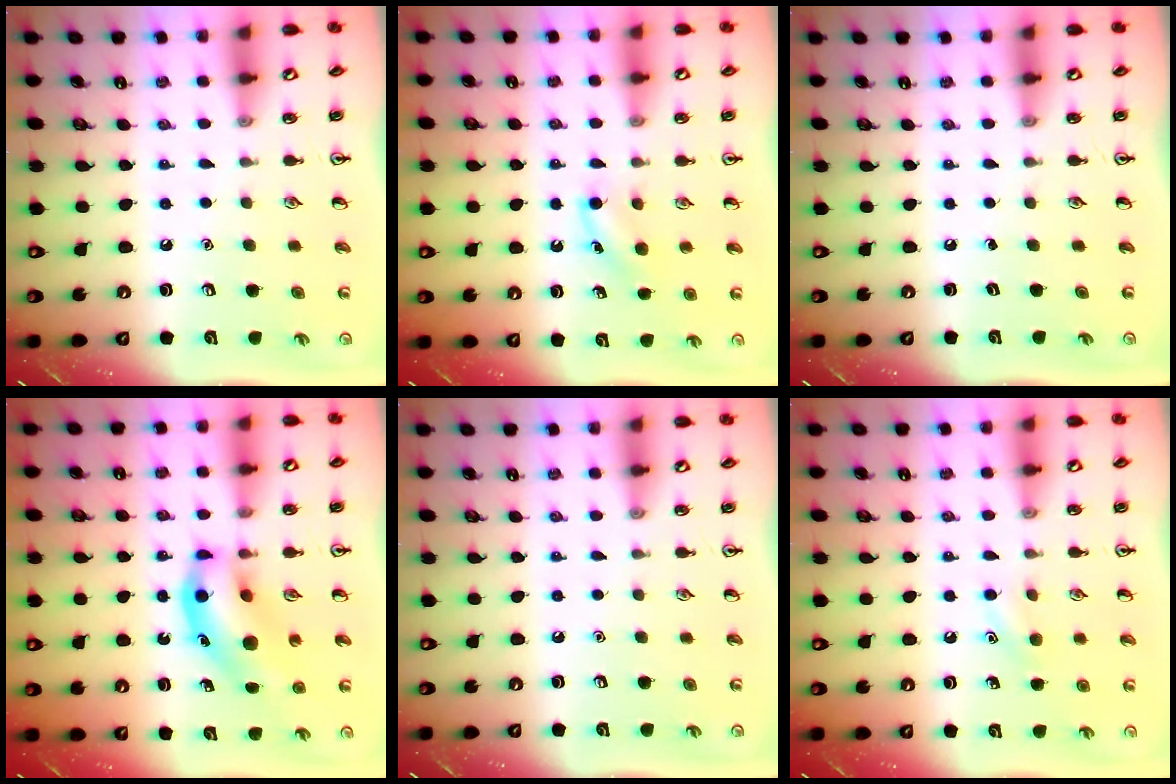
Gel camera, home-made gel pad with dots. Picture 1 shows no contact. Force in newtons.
{"total": 4.5, "press": 4.3, "slide": 1.6}
{"total": 0.0}
{"total": 12.3, "press": 11.7, "slide": 3.9}
{"total": 0.0}
{"total": 5.9, "press": 5.6, "slide": 1.9}